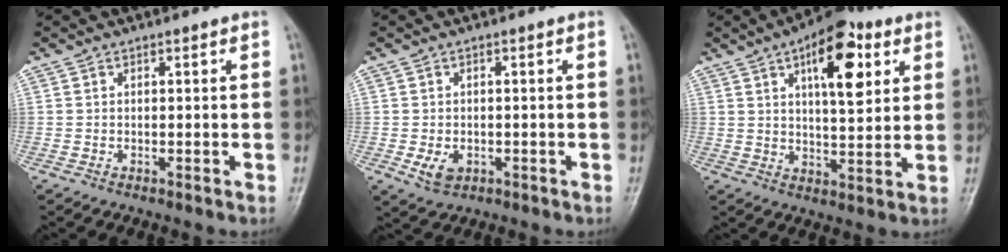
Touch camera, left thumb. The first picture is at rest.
{"total": 3.9, "force": [-1.2, 2.8, 2.5], "torque": [-0.039, 0.000, -0.014]}
{"total": 13.8, "force": [5.7, 6.0, 11.1], "torque": [-0.132, -0.015, 0.081]}